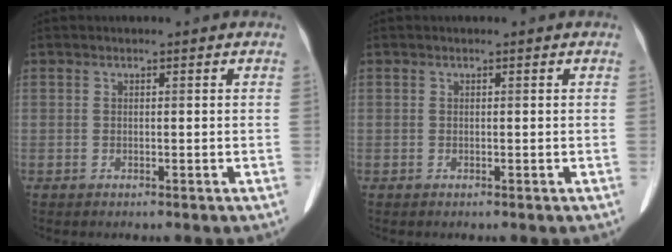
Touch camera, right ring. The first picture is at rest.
{"total": 0.0}